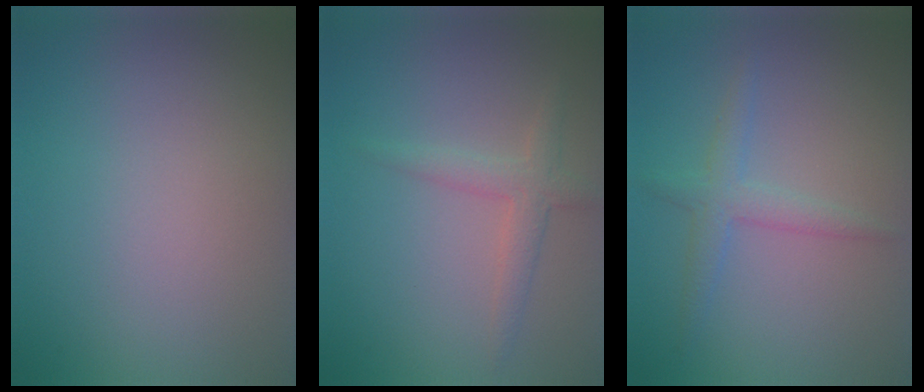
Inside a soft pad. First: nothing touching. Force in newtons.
{"total": 2.2, "press": 2.2, "slide": 0.0}
{"total": 2.2, "press": 2.2, "slide": 0.1}